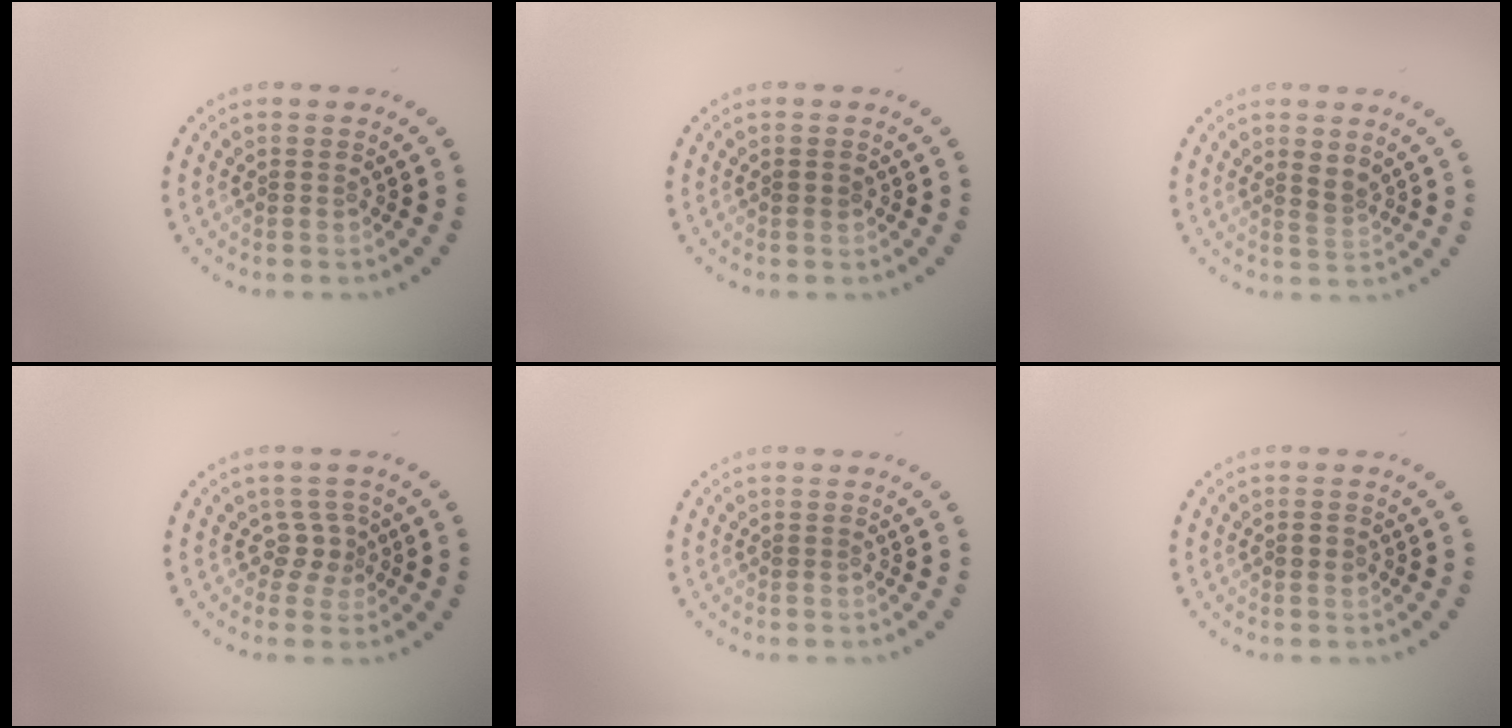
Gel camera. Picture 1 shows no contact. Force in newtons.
{"total": 1.0, "press": 1.0, "slide": 0.1}
{"total": 1.7, "press": 1.3, "slide": 1.2}
{"total": 1.9, "press": 1.3, "slide": 1.3}
{"total": 0.0}
{"total": 1.1, "press": 1.1, "slide": 0.1}